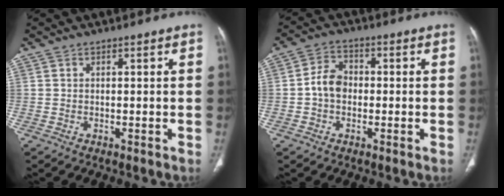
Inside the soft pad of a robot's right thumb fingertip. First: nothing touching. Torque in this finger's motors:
{"motor_torque": [0.37, 0.56, 0.50, -0.06, 0.01]}